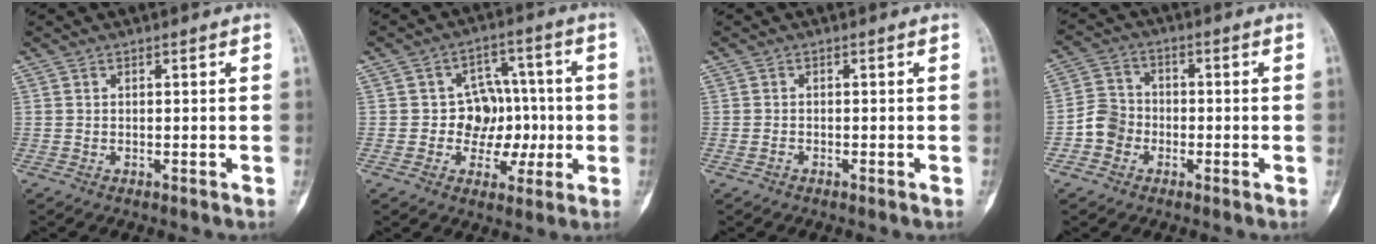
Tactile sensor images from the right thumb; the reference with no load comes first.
{"total": 9.7, "force": [-0.7, 8.1, 5.3], "torque": [-0.012, 0.028, -0.011]}
{"total": 0.7, "force": [-0.4, 0.4, 0.3], "torque": [-0.003, 0.001, -0.010]}
{"total": 6.1, "force": [-2.1, 5.3, 2.2], "torque": [-0.020, 0.021, -0.049]}